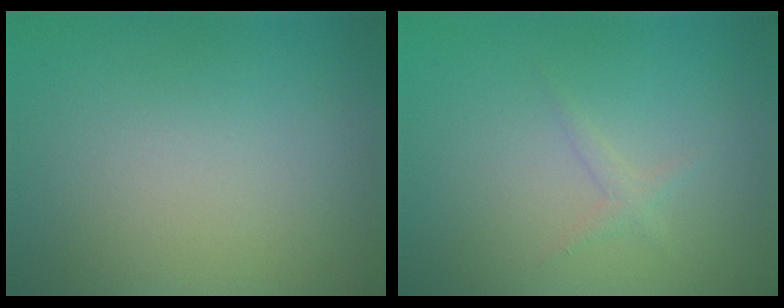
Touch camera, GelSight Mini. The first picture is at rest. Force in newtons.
{"total": 0.9, "press": 0.9, "slide": 0.0}